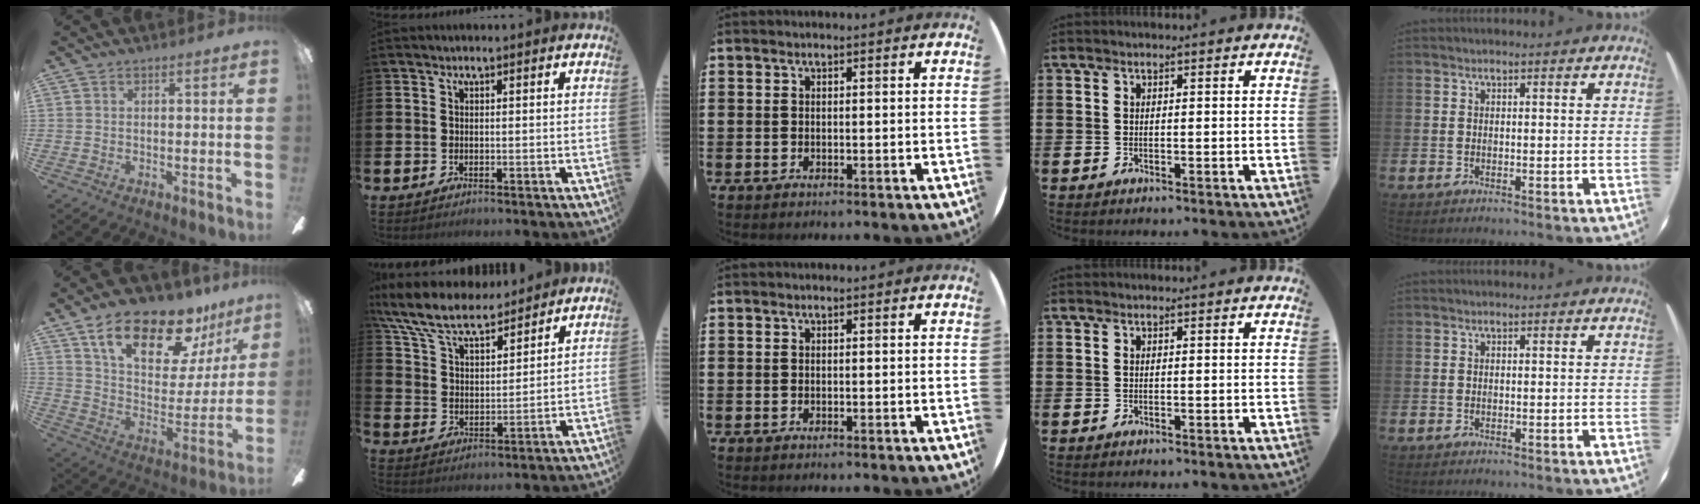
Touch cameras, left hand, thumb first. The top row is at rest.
{"thumb": {"total": 22.2, "force": [15.1, 9.6, 13.1], "torque": [-0.213, -0.088, 0.259]}, "index": {"total": 9.0, "force": [8.1, 2.3, 3.1], "torque": [-0.100, -0.045, 0.147]}}